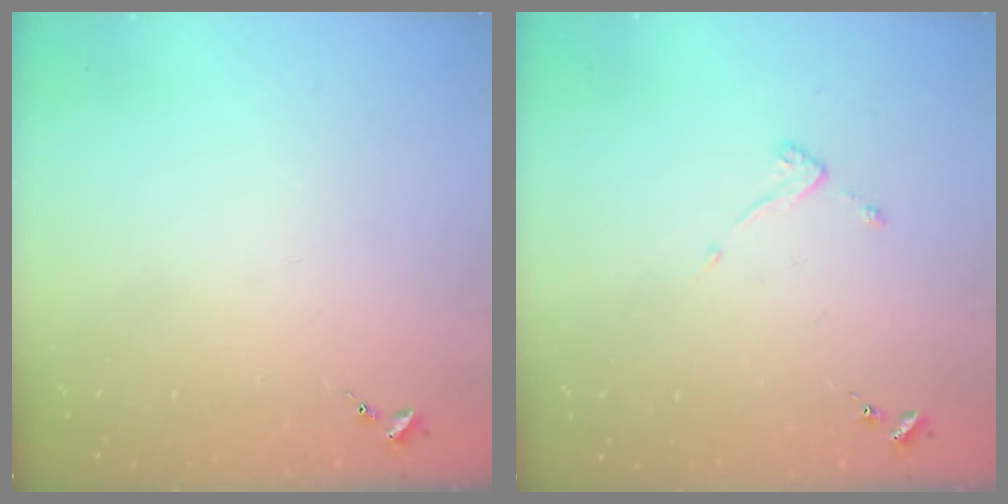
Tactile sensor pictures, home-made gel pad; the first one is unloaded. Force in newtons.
{"total": 3.6, "press": 3.6, "slide": 0.4}